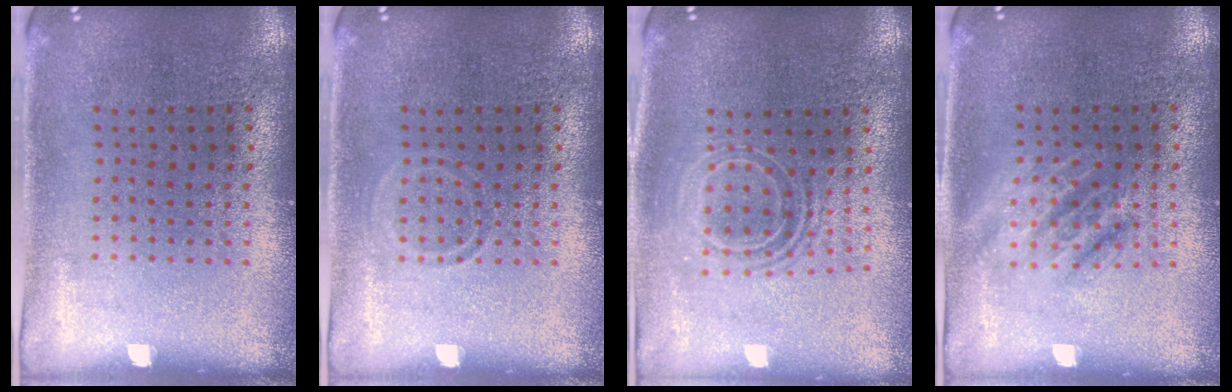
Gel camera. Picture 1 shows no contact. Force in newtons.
{"total": 0.8, "press": 0.8, "slide": 0.3}
{"total": 1.7, "press": 1.3, "slide": 1.1}
{"total": 1.2, "press": 1.2, "slide": 0.2}